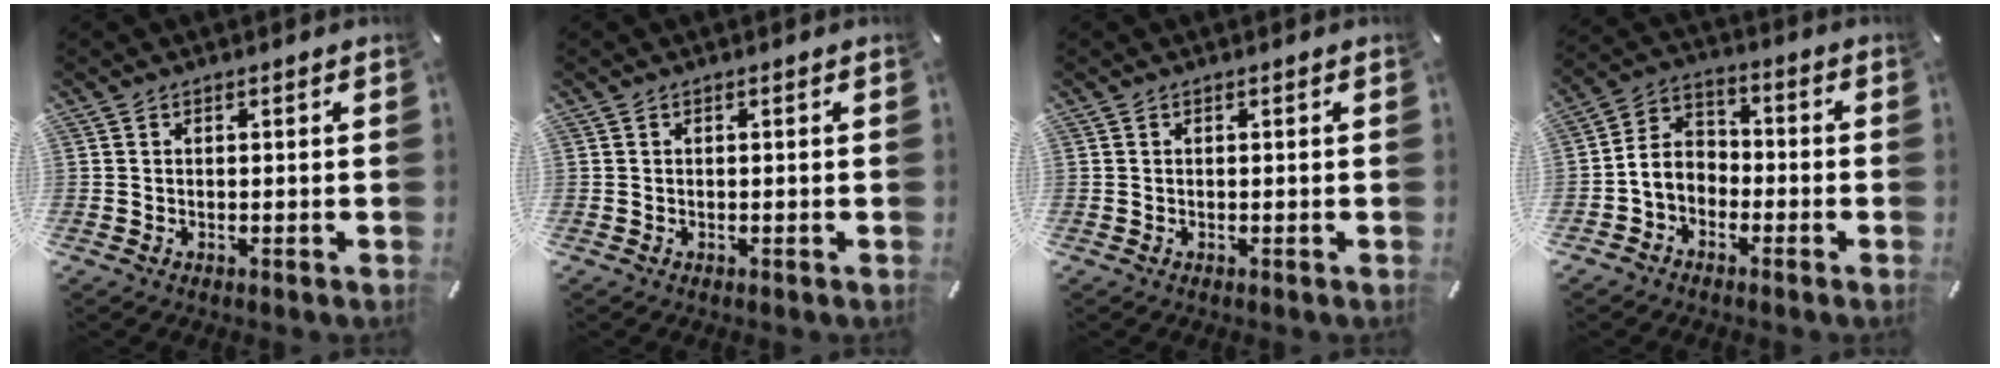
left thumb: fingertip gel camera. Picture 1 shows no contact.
{"total": 0.0}
{"total": 0.0}
{"total": 5.9, "force": [-2.6, 4.8, 2.0], "torque": [-0.059, 0.010, -0.057]}